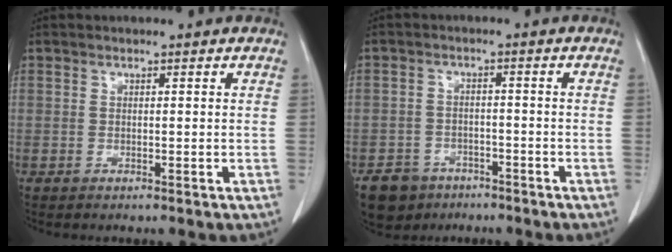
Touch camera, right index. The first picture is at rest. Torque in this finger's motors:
{"motor_torque": [-0.28, -0.17, -0.94, -0.21]}